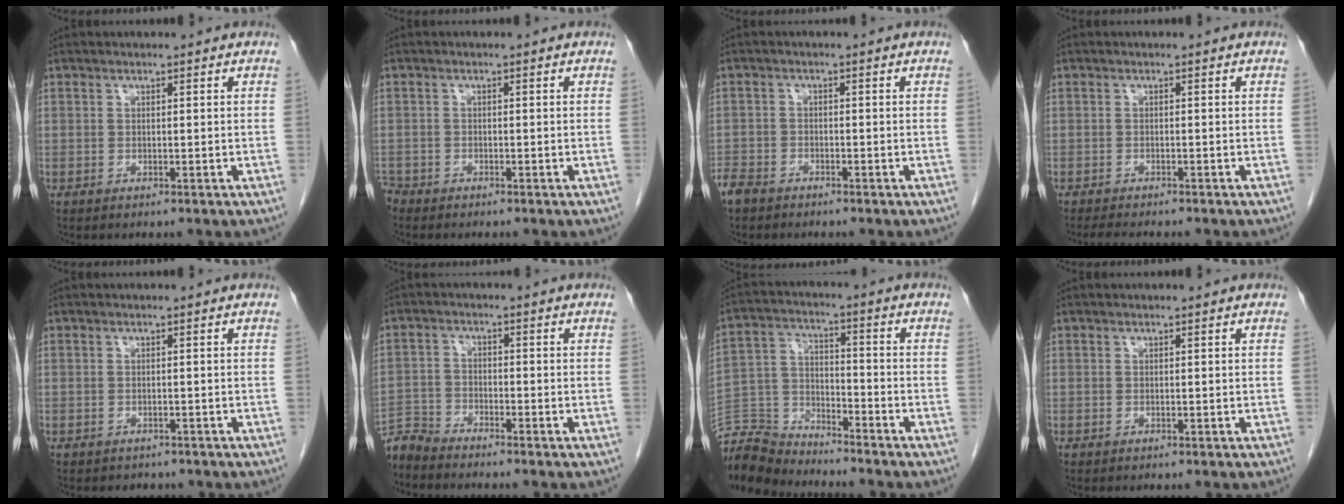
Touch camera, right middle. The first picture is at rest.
{"total": 1.7, "force": [-1.6, 0.5, 0.0], "torque": [0.001, -0.003, -0.029]}
{"total": 3.3, "force": [-2.9, 1.4, 0.7], "torque": [-0.015, -0.001, -0.054]}
{"total": 3.9, "force": [-3.4, 0.5, 1.8], "torque": [-0.028, -0.008, -0.048]}
{"total": 2.0, "force": [-1.7, 1.0, 0.1], "torque": [-0.012, -0.002, -0.022]}
{"total": 3.8, "force": [-3.8, -0.3, -0.4], "torque": [0.014, -0.015, -0.074]}
{"total": 9.4, "force": [-9.3, 1.2, 0.4], "torque": [-0.009, 0.007, -0.183]}
{"total": 0.0}